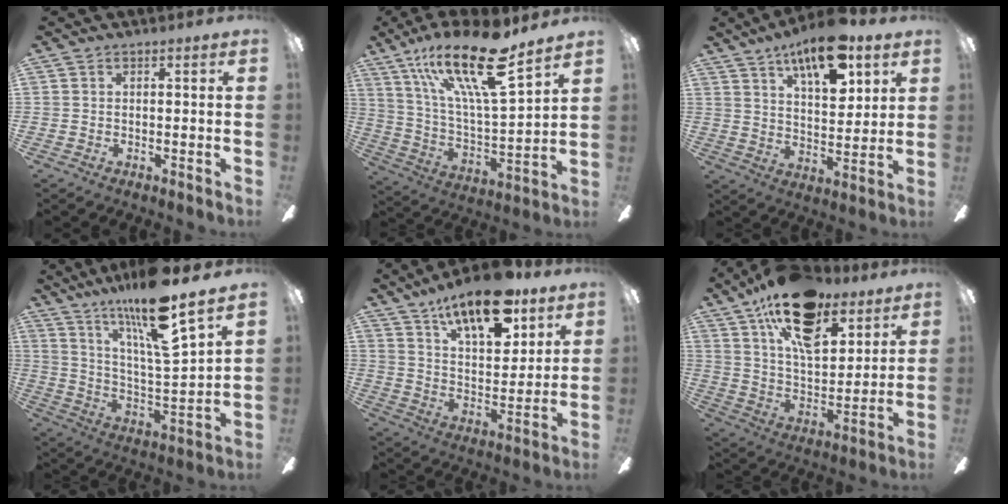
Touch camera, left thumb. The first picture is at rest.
{"total": 23.7, "force": [15.4, 6.5, 16.8], "torque": [-0.312, -0.087, 0.255]}
{"total": 14.9, "force": [9.8, 6.0, 9.6], "torque": [-0.149, -0.039, 0.164]}
{"total": 18.2, "force": [13.7, 2.1, 11.8], "torque": [-0.221, -0.082, 0.223]}
{"total": 17.5, "force": [12.3, 6.9, 10.4], "torque": [-0.166, -0.064, 0.208]}
{"total": 21.1, "force": [13.1, 10.7, 12.6], "torque": [-0.208, -0.063, 0.229]}